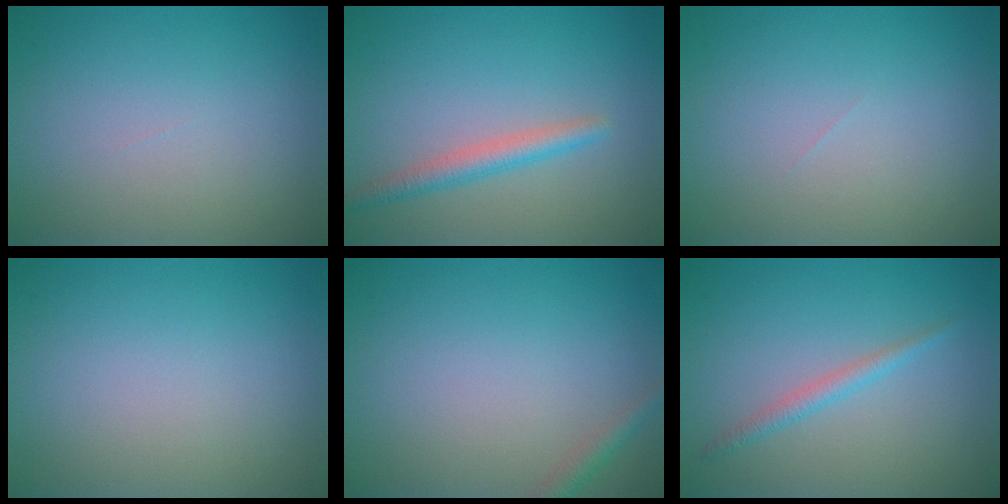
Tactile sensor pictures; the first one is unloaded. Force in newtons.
{"total": 2.4, "press": 2.4, "slide": 0.1}
{"total": 0.0}
{"total": 0.0}
{"total": 1.3, "press": 1.3, "slide": 0.1}
{"total": 1.5, "press": 1.4, "slide": 0.1}